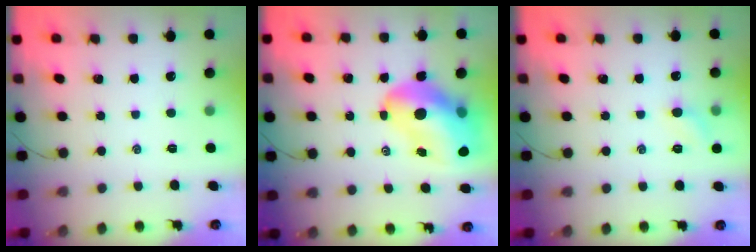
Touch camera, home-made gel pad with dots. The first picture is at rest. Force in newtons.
{"total": 16.8, "press": 16.1, "slide": 4.6}
{"total": 5.0, "press": 4.7, "slide": 1.5}